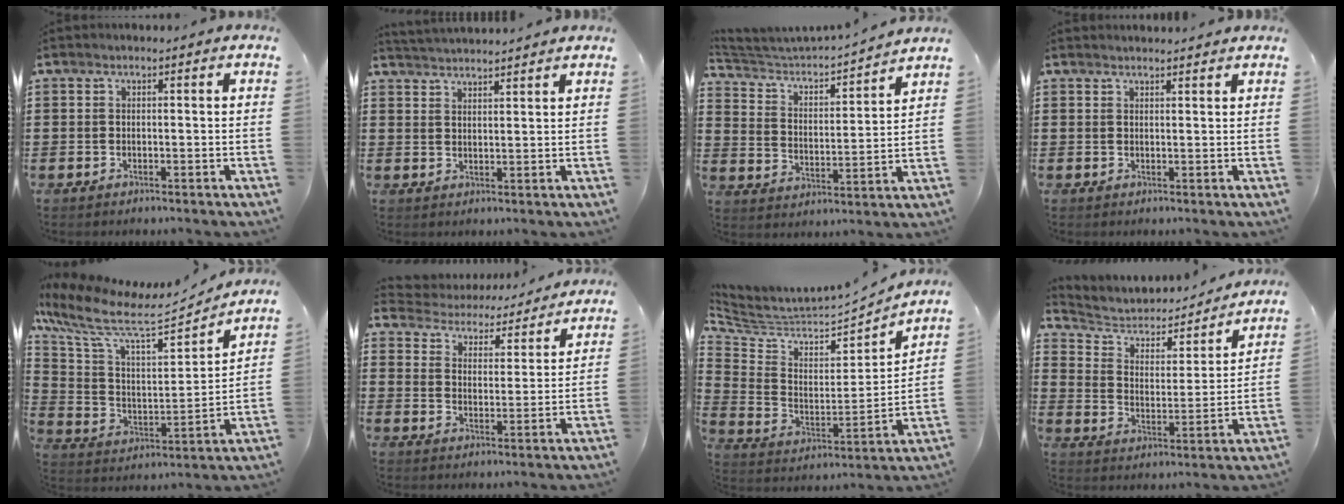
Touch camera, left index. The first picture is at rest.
{"total": 2.5, "force": [2.5, -0.4, -0.1], "torque": [-0.006, -0.008, 0.047]}
{"total": 3.5, "force": [3.2, 0.4, 1.1], "torque": [-0.047, -0.035, 0.044]}
{"total": 1.3, "force": [1.3, -0.1, 0.1], "torque": [-0.005, -0.002, 0.026]}
{"total": 9.6, "force": [8.0, 2.2, 4.8], "torque": [-0.130, -0.058, 0.133]}
{"total": 4.0, "force": [4.0, 0.2, -0.1], "torque": [-0.026, -0.036, 0.061]}
{"total": 4.6, "force": [4.4, 1.2, 0.8], "torque": [-0.047, -0.048, 0.074]}
{"total": 4.2, "force": [3.6, 2.0, 0.9], "torque": [-0.044, -0.029, 0.054]}